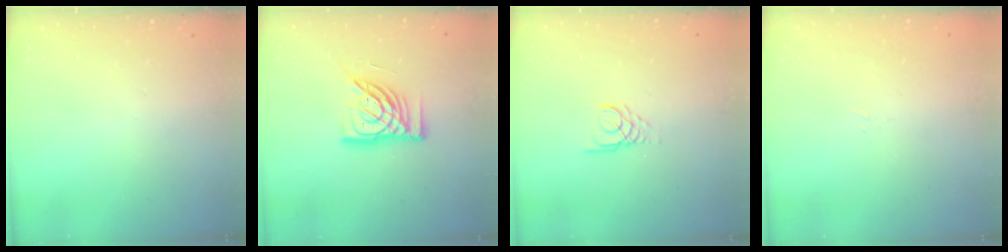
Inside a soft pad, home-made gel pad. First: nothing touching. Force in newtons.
{"total": 14.5, "press": 14.5, "slide": 1.0}
{"total": 4.8, "press": 4.8, "slide": 0.3}
{"total": 1.6, "press": 1.5, "slide": 0.3}